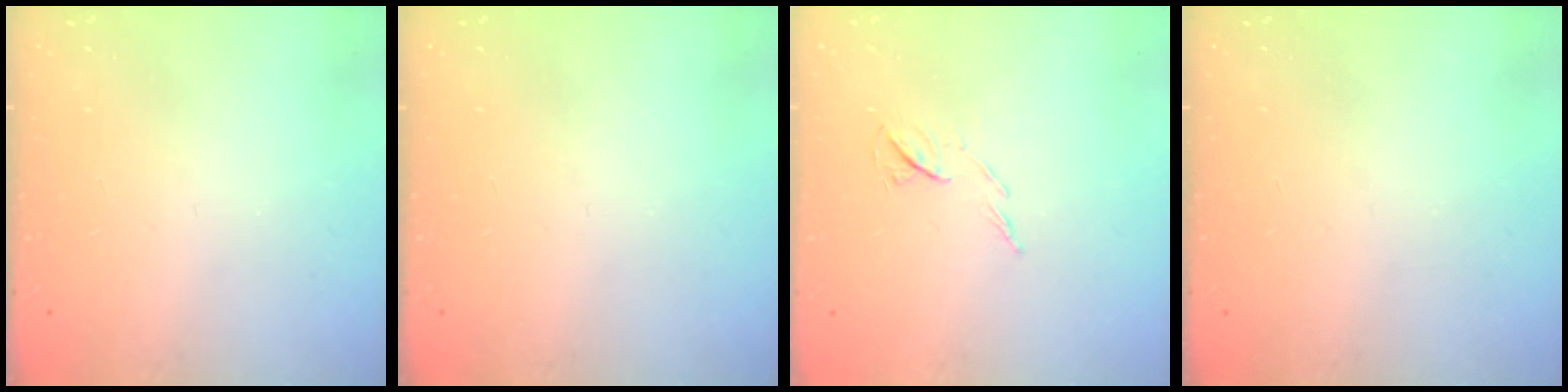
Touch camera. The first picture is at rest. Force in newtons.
{"total": 0.0}
{"total": 6.1, "press": 5.9, "slide": 1.3}
{"total": 0.0}